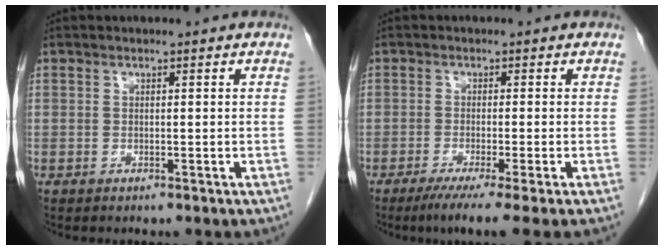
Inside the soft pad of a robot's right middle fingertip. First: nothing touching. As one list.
[{"total": 7.4, "force": [-5.4, -1.1, 5.0], "torque": [-0.065, -0.021, -0.084]}]